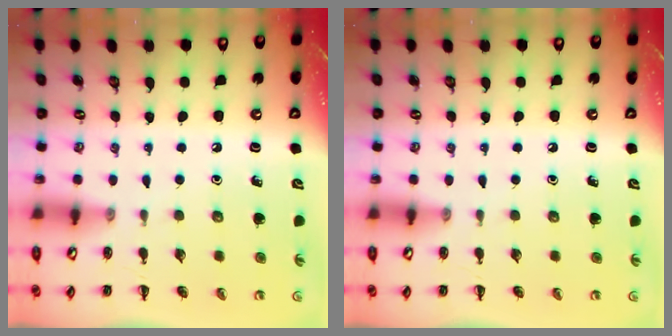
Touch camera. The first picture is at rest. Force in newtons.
{"total": 0.0}